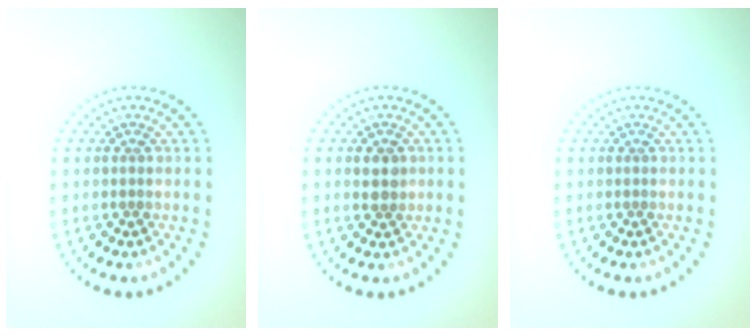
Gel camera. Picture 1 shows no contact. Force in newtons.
{"total": 1.7, "press": 1.6, "slide": 0.6}
{"total": 0.0}